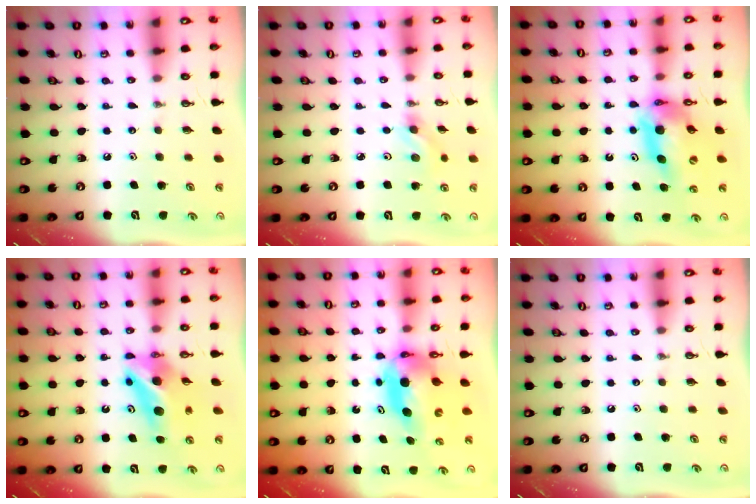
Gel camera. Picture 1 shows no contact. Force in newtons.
{"total": 4.8, "press": 4.6, "slide": 1.5}
{"total": 12.5, "press": 12.4, "slide": 1.3}
{"total": 11.0, "press": 10.9, "slide": 1.3}
{"total": 6.7, "press": 6.6, "slide": 0.4}
{"total": 0.0}